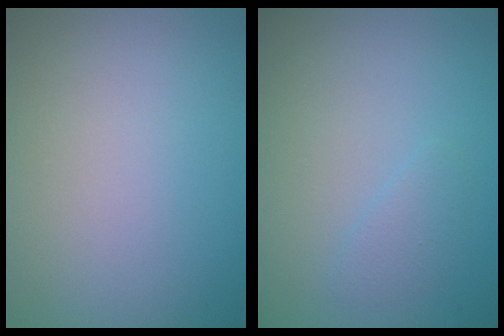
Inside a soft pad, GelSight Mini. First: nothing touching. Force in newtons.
{"total": 1.1, "press": 1.1, "slide": 0.1}